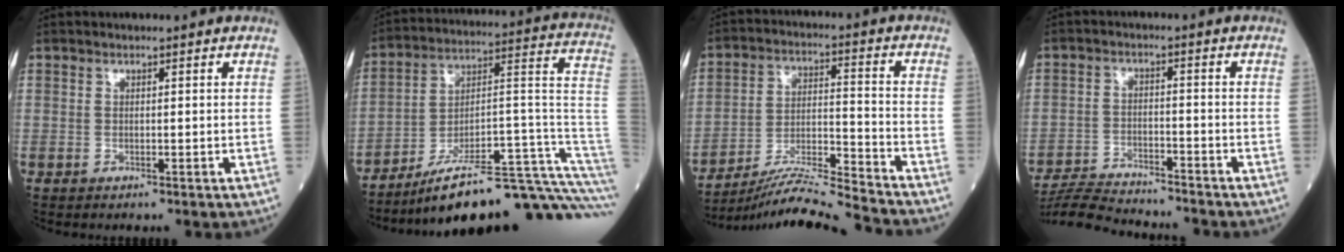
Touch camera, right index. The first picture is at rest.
{"total": 25.3, "force": [-20.2, -0.1, 15.2], "torque": [-0.116, 0.035, -0.305]}
{"total": 14.0, "force": [-13.4, -2.6, 3.2], "torque": [-0.053, 0.010, -0.230]}
{"total": 10.7, "force": [-10.4, 0.4, 2.8], "torque": [-0.045, -0.003, -0.174]}